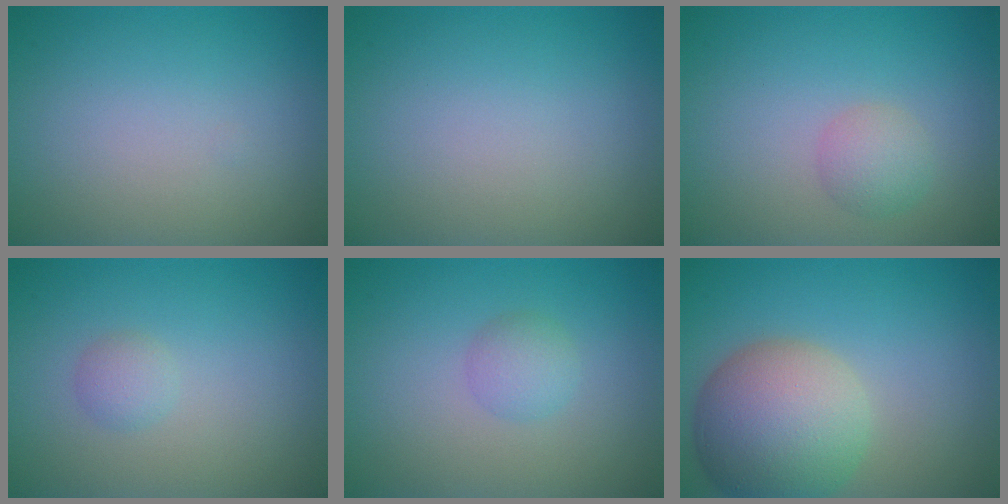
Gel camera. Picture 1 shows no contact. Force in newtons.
{"total": 0.0}
{"total": 2.0, "press": 2.0, "slide": 0.0}
{"total": 1.2, "press": 1.2, "slide": 0.0}
{"total": 1.8, "press": 1.8, "slide": 0.1}
{"total": 8.9, "press": 8.8, "slide": 0.8}